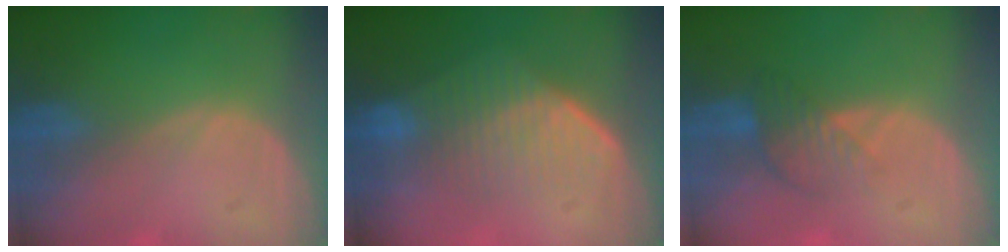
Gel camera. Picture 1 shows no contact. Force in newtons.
{"total": 7.3, "press": 7.0, "slide": 2.0}
{"total": 4.5, "press": 3.9, "slide": 2.3}